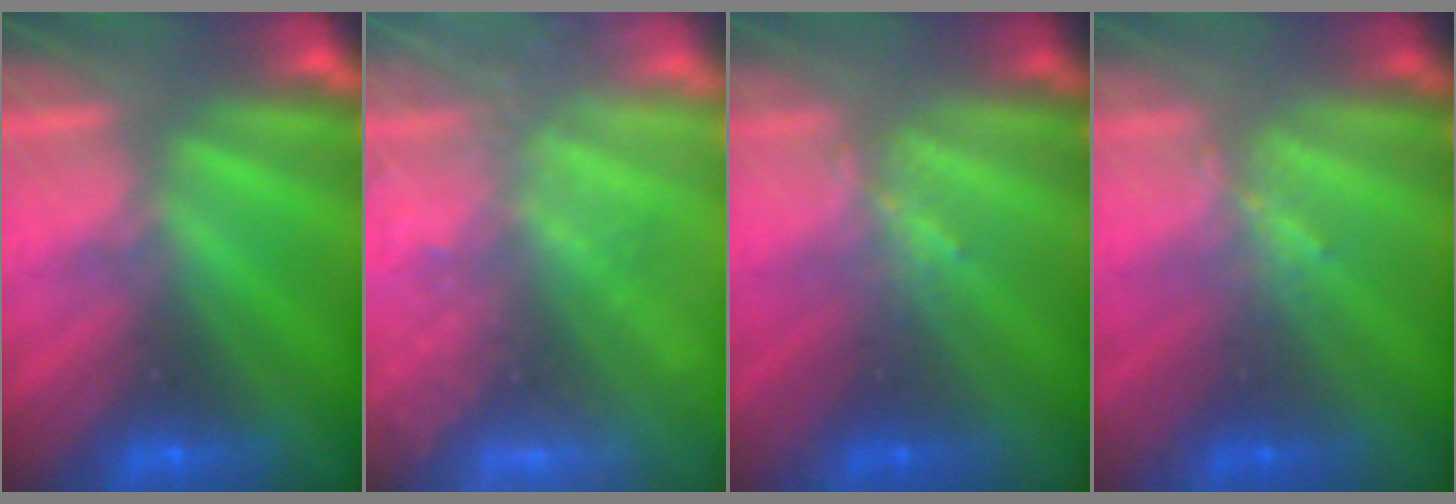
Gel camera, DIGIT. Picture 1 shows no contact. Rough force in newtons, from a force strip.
{"total": 5.5}
{"total": 1.1}
{"total": 1.1}